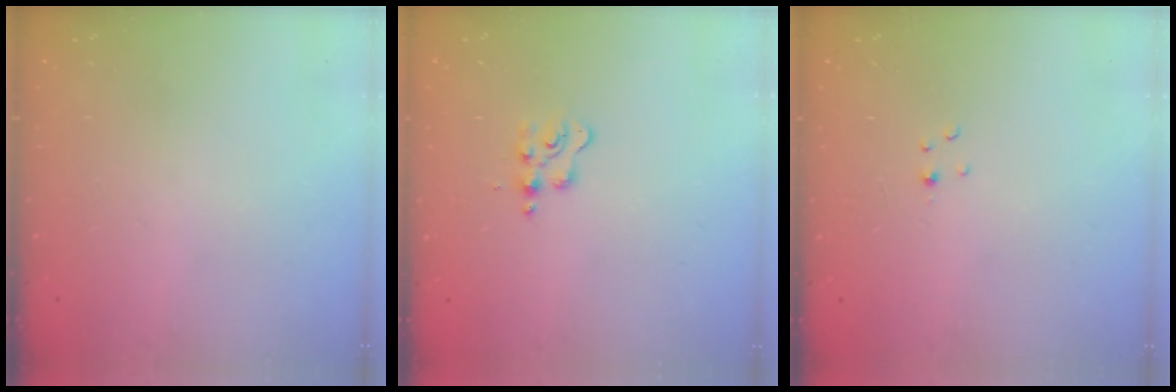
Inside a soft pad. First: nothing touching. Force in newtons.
{"total": 4.3, "press": 4.3, "slide": 0.5}
{"total": 1.5, "press": 1.4, "slide": 0.2}